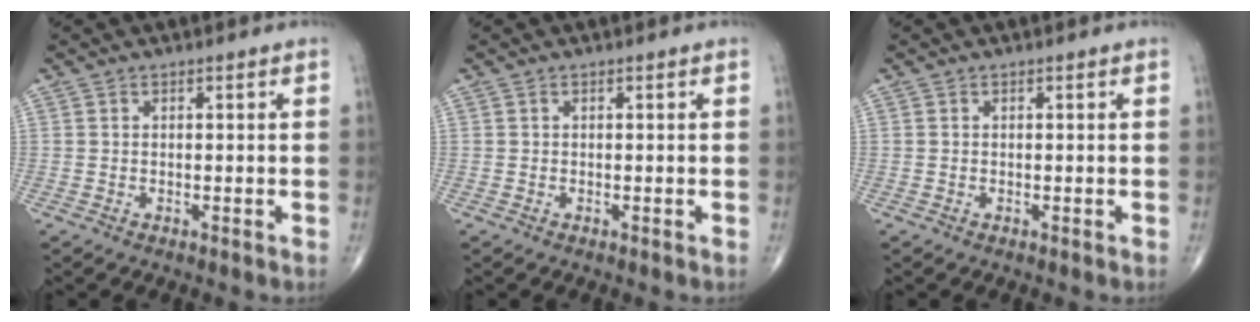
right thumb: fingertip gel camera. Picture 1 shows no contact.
{"total": 0.0}
{"total": 0.0}